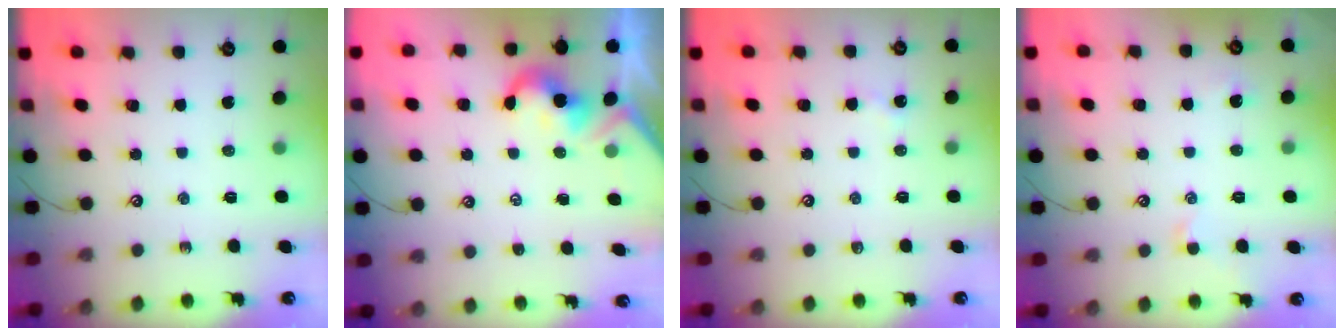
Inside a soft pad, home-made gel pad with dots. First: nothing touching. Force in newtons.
{"total": 2.1, "press": 2.0, "slide": 0.5}
{"total": 1.1, "press": 1.0, "slide": 0.2}
{"total": 0.9, "press": 0.6, "slide": 0.6}